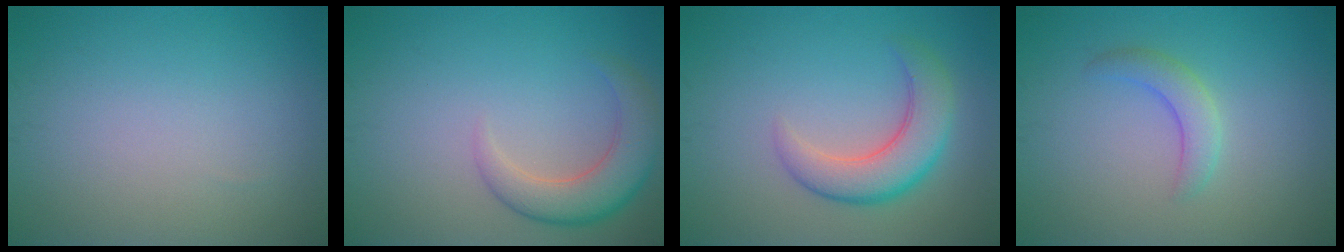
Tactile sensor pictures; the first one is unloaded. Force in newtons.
{"total": 4.6, "press": 4.5, "slide": 0.5}
{"total": 4.9, "press": 4.9, "slide": 0.2}
{"total": 2.3, "press": 2.2, "slide": 0.2}